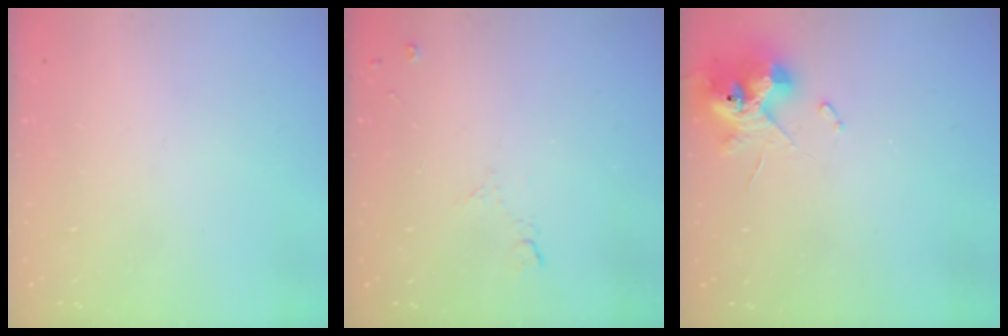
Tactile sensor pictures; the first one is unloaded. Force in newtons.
{"total": 6.0, "press": 5.9, "slide": 1.0}
{"total": 10.2, "press": 10.2, "slide": 1.0}